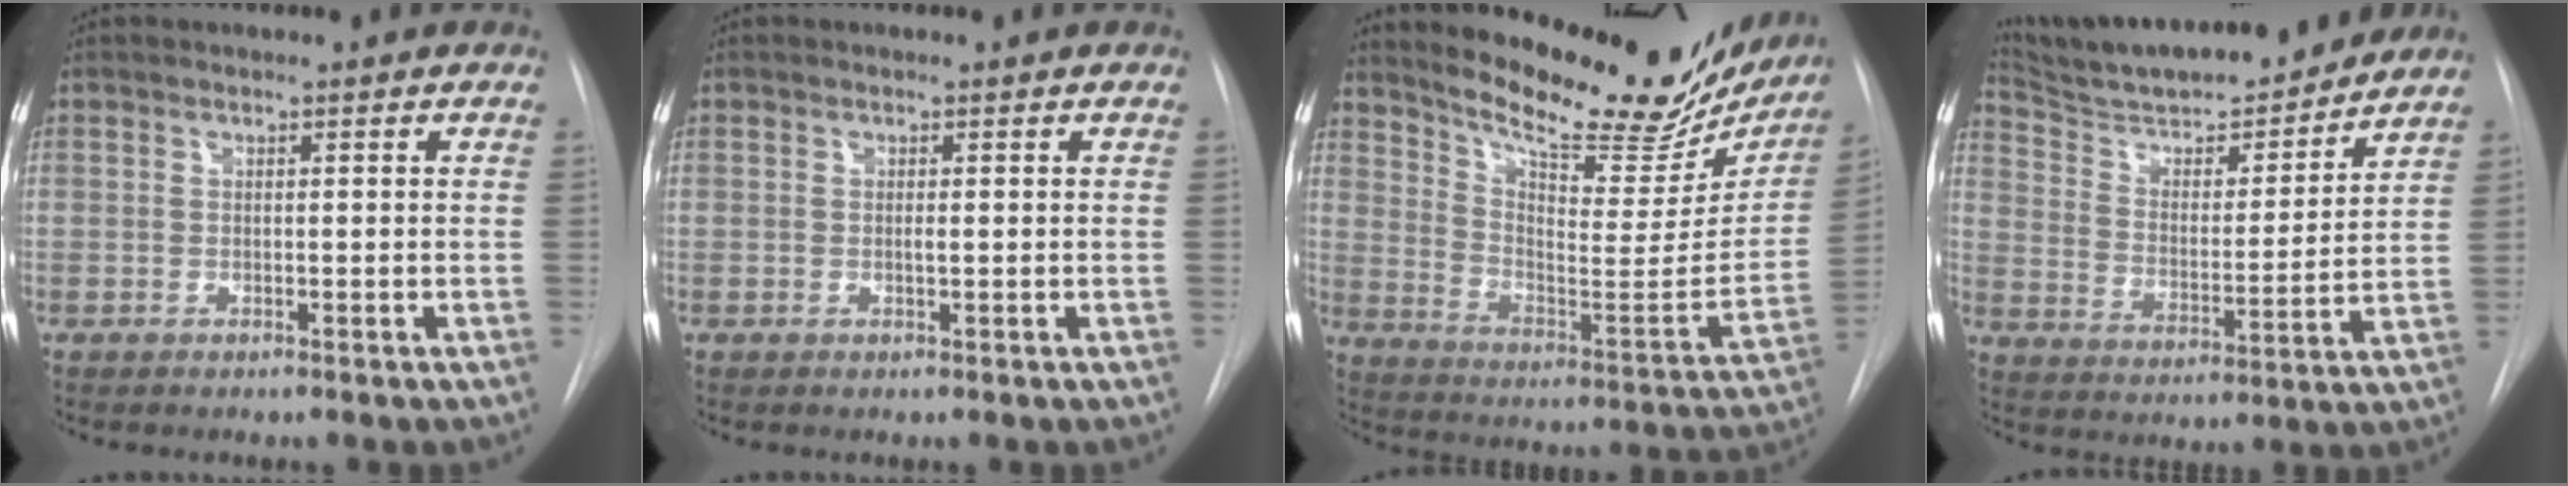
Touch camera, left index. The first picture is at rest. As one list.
[{"total": 0.5, "force": [-0.4, -0.1, 0.4], "torque": [-0.010, -0.007, -0.006]}, {"total": 23.6, "force": [20.2, 6.6, 10.2], "torque": [-0.152, -0.052, 0.275]}, {"total": 19.2, "force": [17.5, 2.9, 7.3], "torque": [-0.119, -0.009, 0.273]}]